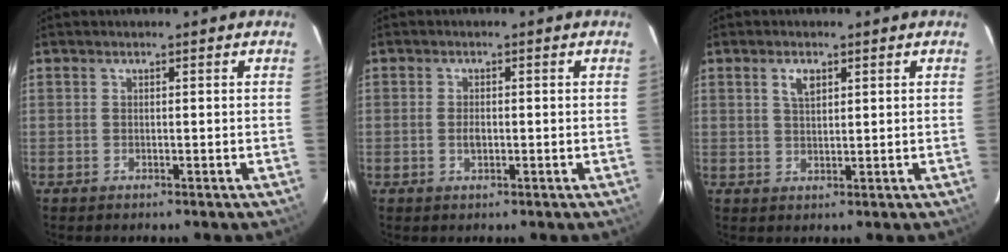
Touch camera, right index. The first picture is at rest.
{"total": 1.9, "force": [-0.4, 1.2, 1.5], "torque": [-0.028, 0.001, -0.007]}
{"total": 3.0, "force": [1.4, 1.5, 2.2], "torque": [-0.039, 0.004, 0.027]}